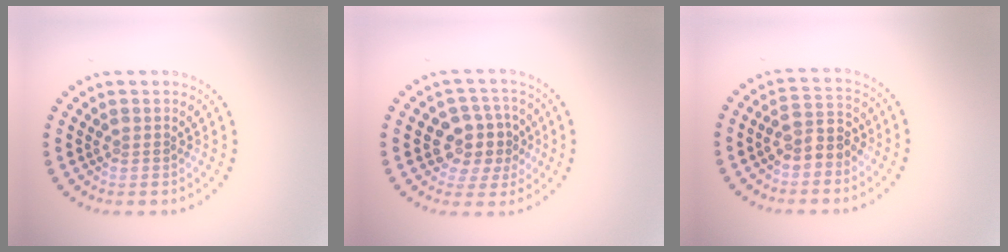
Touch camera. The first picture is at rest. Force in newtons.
{"total": 4.3, "press": 3.9, "slide": 1.7}
{"total": 2.8, "press": 2.7, "slide": 0.9}